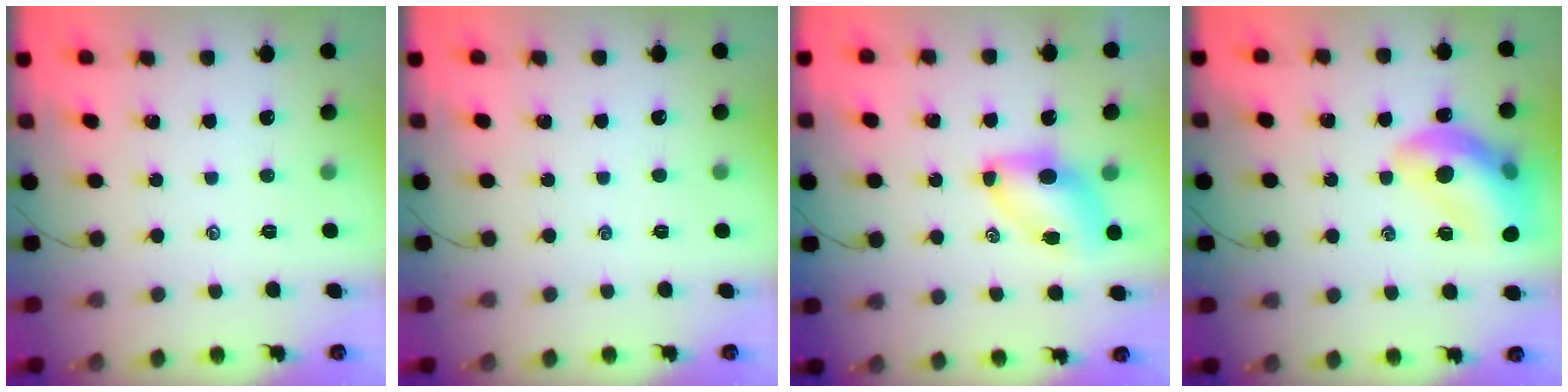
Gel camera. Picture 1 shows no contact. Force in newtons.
{"total": 0.0}
{"total": 7.2, "press": 7.1, "slide": 1.1}
{"total": 16.3, "press": 16.1, "slide": 1.9}